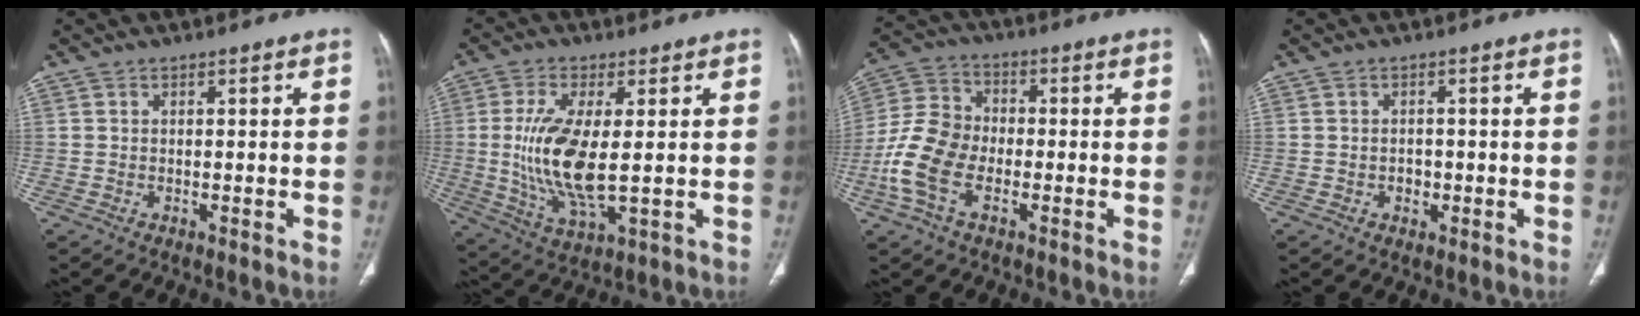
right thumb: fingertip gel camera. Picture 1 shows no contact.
{"total": 13.2, "force": [0.3, 4.7, 12.3], "torque": [-0.261, -0.020, 0.013]}
{"total": 11.6, "force": [-3.5, 7.2, 8.4], "torque": [-0.176, 0.022, -0.076]}
{"total": 2.1, "force": [-0.5, 1.7, 1.1], "torque": [-0.005, 0.005, -0.007]}